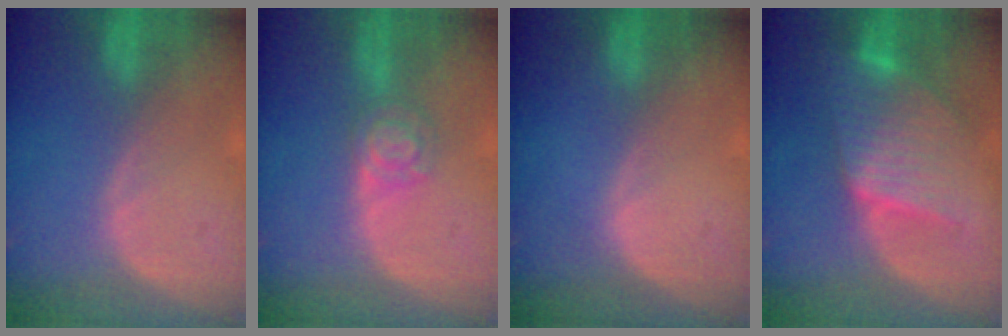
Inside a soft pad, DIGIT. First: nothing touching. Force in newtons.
{"total": 4.9, "press": 4.3, "slide": 2.3}
{"total": 0.0}
{"total": 8.4, "press": 8.4, "slide": 0.5}